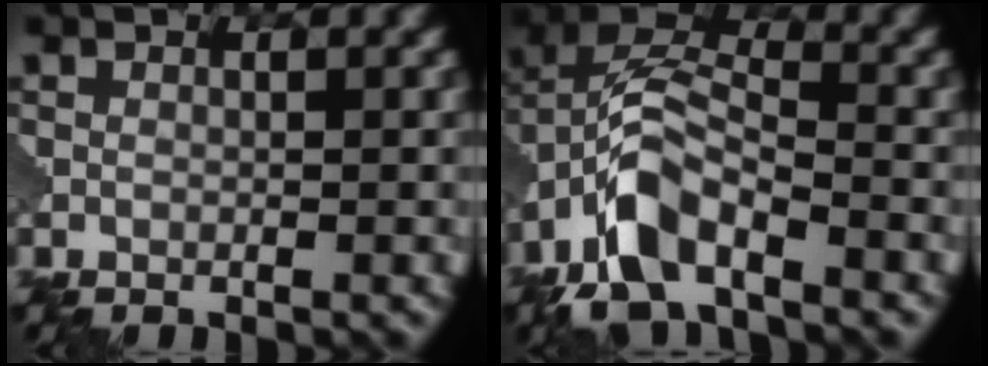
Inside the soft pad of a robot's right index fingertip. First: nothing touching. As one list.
[{"total": 8.3, "force": [-4.5, 3.7, 5.9], "torque": [-0.116, 0.009, -0.098]}]